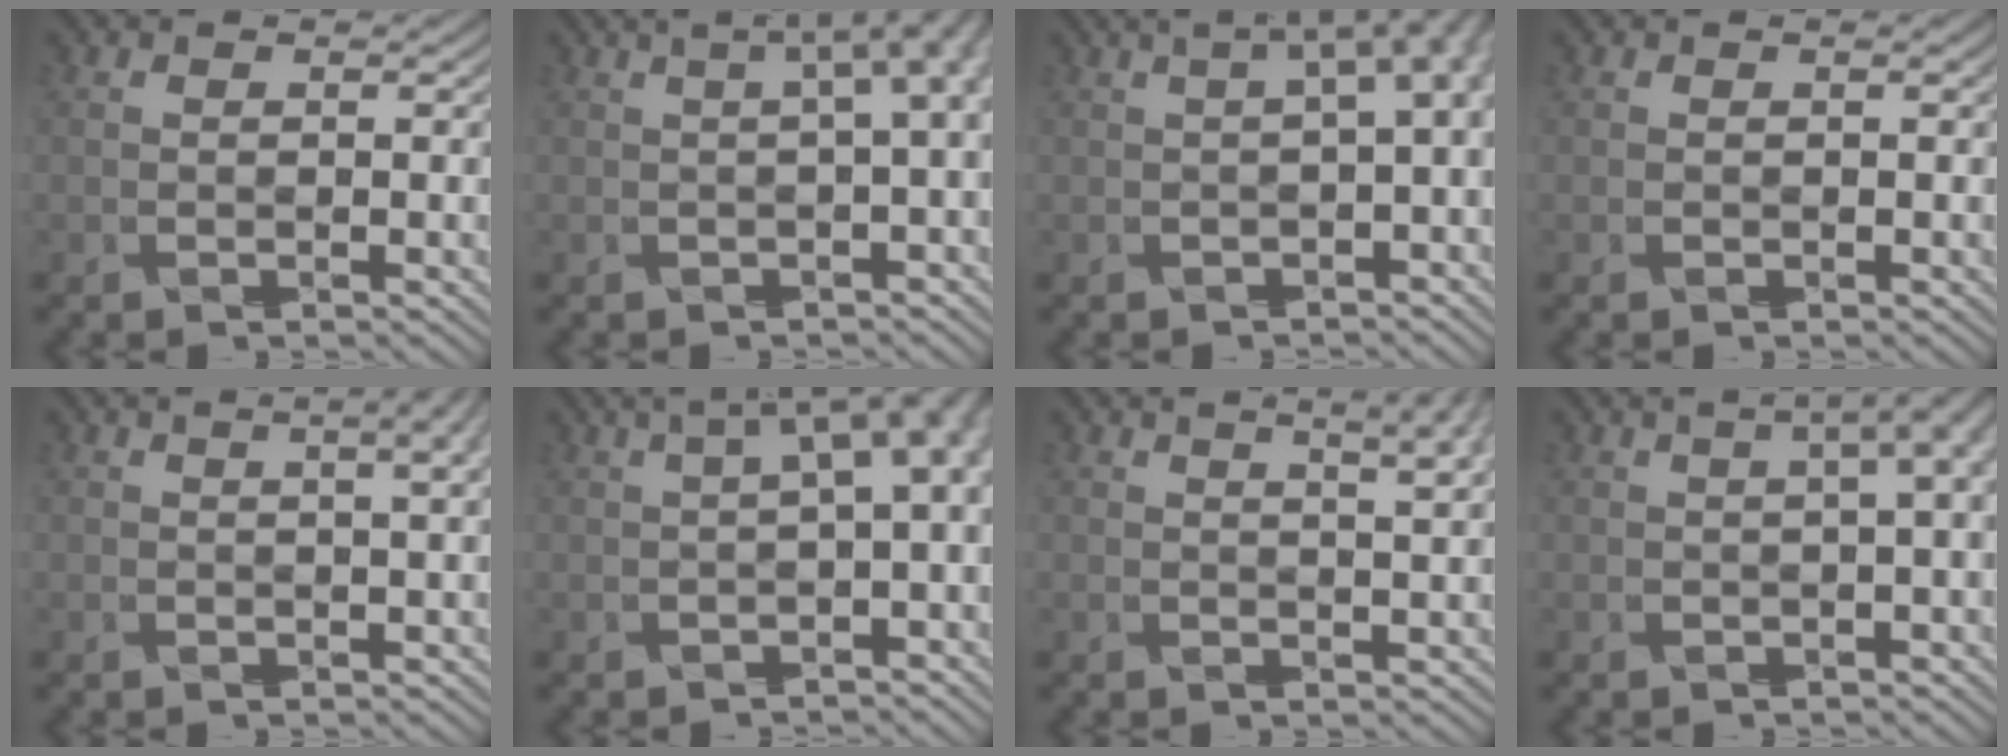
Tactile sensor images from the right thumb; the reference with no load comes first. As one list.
[{"total": 8.8, "force": [1.1, 3.1, 8.1], "torque": [-0.116, 0.006, 0.021]}, {"total": 8.2, "force": [0.7, 3.6, 7.4], "torque": [-0.106, -0.006, 0.023]}, {"total": 0.0}, {"total": 4.5, "force": [1.4, 1.5, 4.0], "torque": [-0.060, 0.012, 0.025]}, {"total": 9.5, "force": [1.2, 4.3, 8.4], "torque": [-0.120, -0.002, 0.034]}, {"total": 5.1, "force": [3.0, 1.0, 3.9], "torque": [-0.052, 0.017, 0.038]}, {"total": 6.5, "force": [1.3, 1.9, 6.0], "torque": [-0.088, 0.007, 0.022]}]